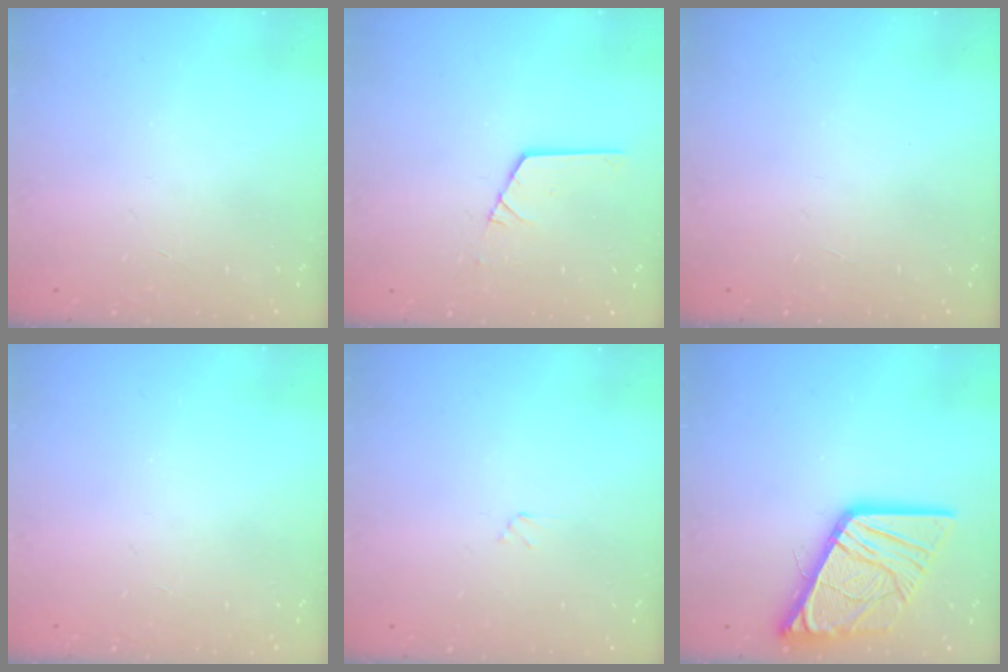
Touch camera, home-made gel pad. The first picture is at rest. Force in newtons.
{"total": 5.4, "press": 5.4, "slide": 0.1}
{"total": 0.0}
{"total": 0.0}
{"total": 1.2, "press": 1.2, "slide": 0.1}
{"total": 18.1, "press": 18.0, "slide": 2.1}